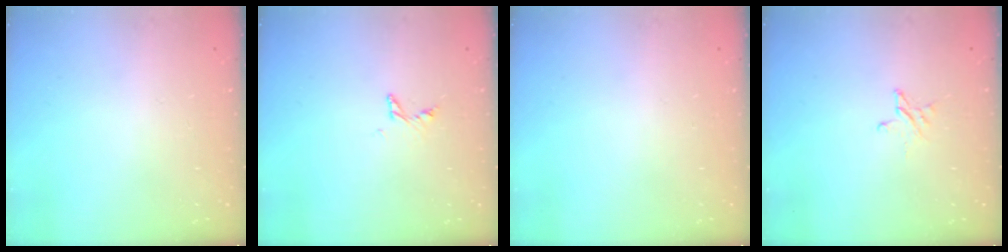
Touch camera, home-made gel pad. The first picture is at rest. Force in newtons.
{"total": 2.7, "press": 2.7, "slide": 0.1}
{"total": 0.0}
{"total": 2.7, "press": 2.7, "slide": 0.2}